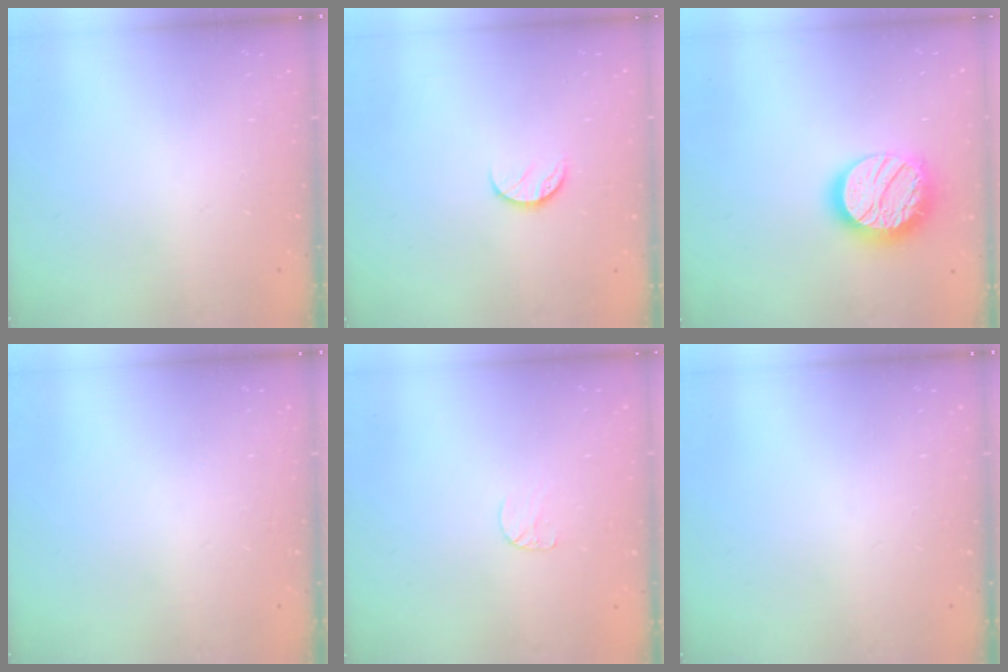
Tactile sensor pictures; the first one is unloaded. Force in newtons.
{"total": 7.1, "press": 7.1, "slide": 0.8}
{"total": 18.8, "press": 18.7, "slide": 1.5}
{"total": 0.0}
{"total": 4.4, "press": 4.4, "slide": 0.4}
{"total": 0.0}